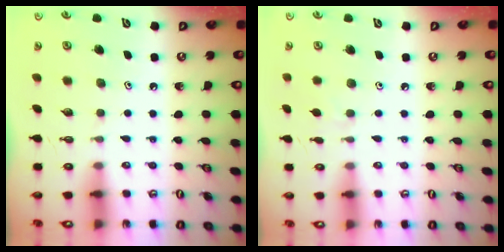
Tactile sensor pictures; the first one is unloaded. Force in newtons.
{"total": 4.5, "press": 4.4, "slide": 0.8}